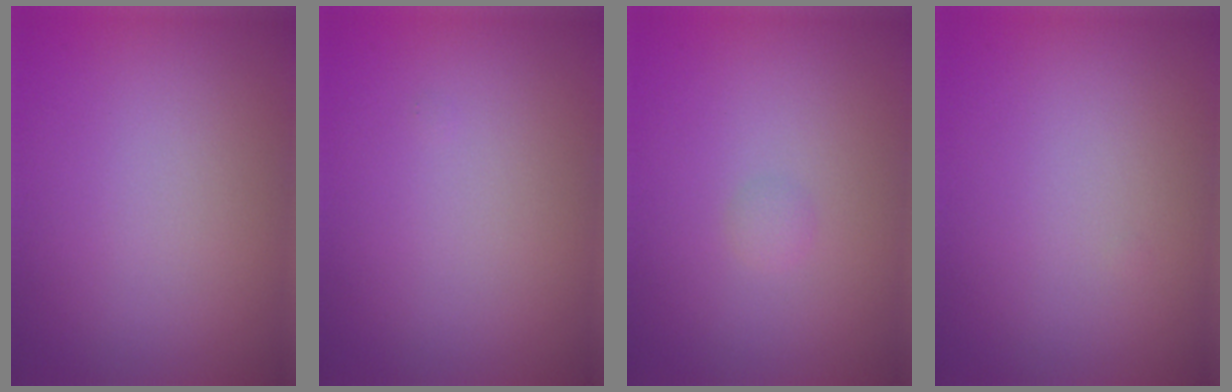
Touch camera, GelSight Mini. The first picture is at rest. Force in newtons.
{"total": 0.0}
{"total": 0.6, "press": 0.6, "slide": 0.0}
{"total": 0.0}